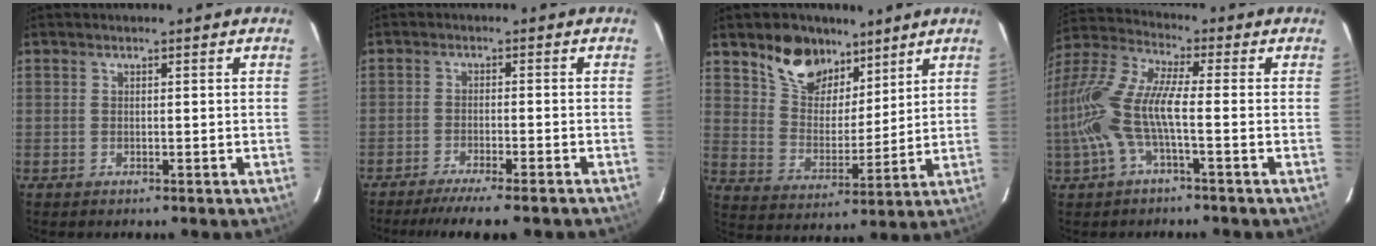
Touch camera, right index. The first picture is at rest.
{"total": 9.8, "force": [-8.4, 0.4, 5.0], "torque": [-0.101, -0.026, -0.127]}
{"total": 12.1, "force": [8.4, 7.3, 4.8], "torque": [-0.096, 0.014, 0.158]}
{"total": 13.8, "force": [-2.5, 3.3, 13.2], "torque": [-0.267, -0.001, -0.051]}